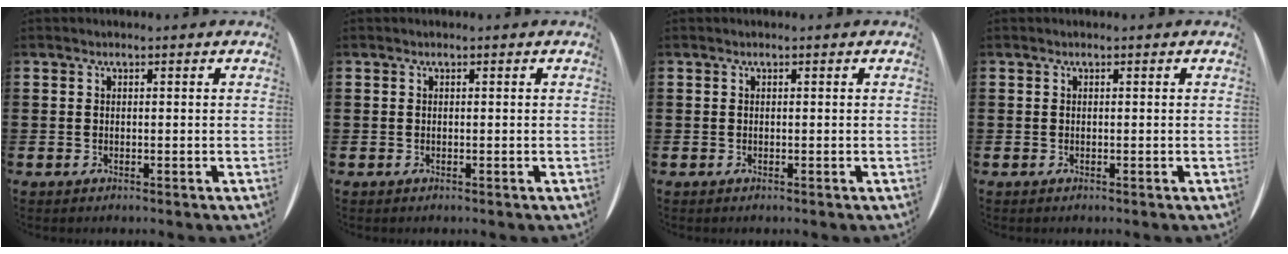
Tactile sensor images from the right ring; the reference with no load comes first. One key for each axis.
{"total": 0.0}
{"total": 0.0}
{"total": 0.0}